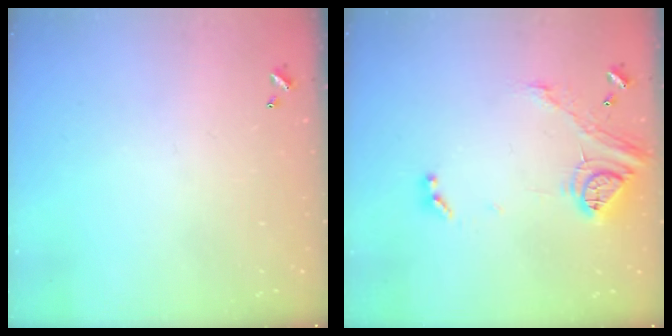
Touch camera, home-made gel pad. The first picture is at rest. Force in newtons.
{"total": 14.5, "press": 14.4, "slide": 1.5}